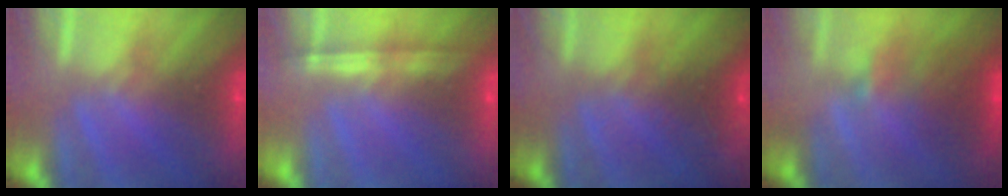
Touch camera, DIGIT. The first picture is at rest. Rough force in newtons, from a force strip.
{"total": 1.1}
{"total": 7.3}
{"total": 3.8}